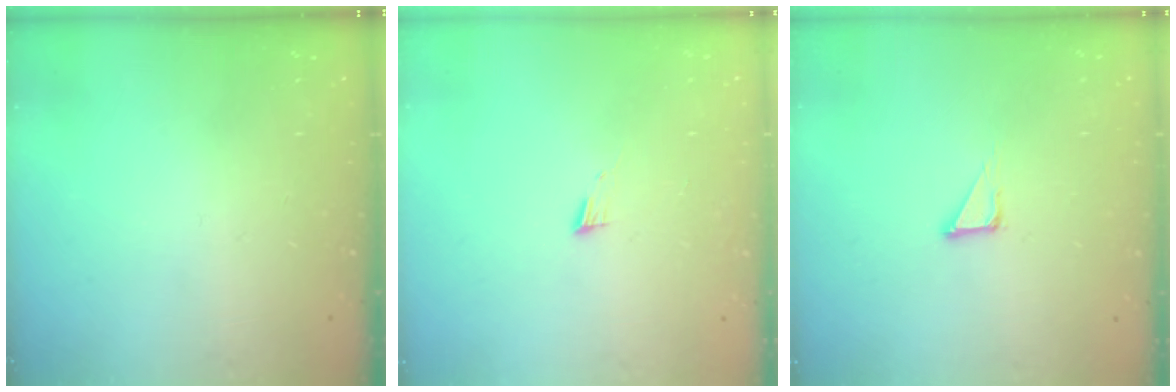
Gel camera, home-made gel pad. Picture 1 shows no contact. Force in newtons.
{"total": 4.9, "press": 4.9, "slide": 0.5}
{"total": 3.4, "press": 3.4, "slide": 0.2}